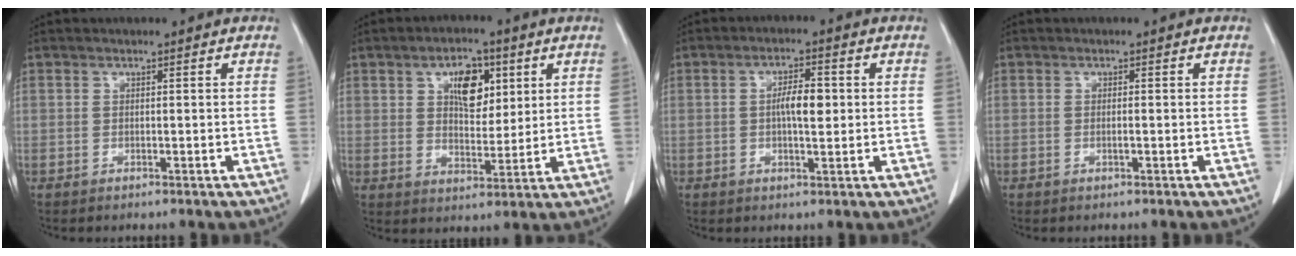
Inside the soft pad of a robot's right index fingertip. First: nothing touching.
{"total": 7.8, "force": [3.1, 4.1, 5.9], "torque": [-0.095, 0.009, 0.056]}
{"total": 4.6, "force": [0.1, 1.3, 4.4], "torque": [-0.080, 0.007, 0.001]}
{"total": 0.6, "force": [-0.3, 0.0, 0.5], "torque": [-0.010, 0.000, -0.004]}